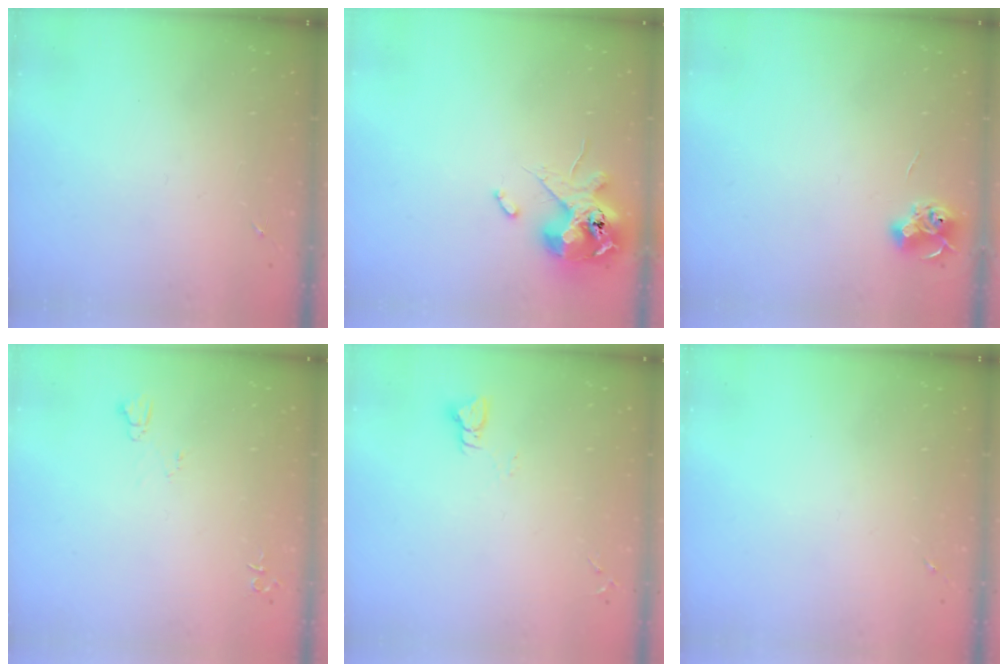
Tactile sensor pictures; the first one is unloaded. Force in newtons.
{"total": 12.7, "press": 12.5, "slide": 2.1}
{"total": 6.5, "press": 6.5, "slide": 0.8}
{"total": 4.9, "press": 4.9, "slide": 0.6}
{"total": 2.9, "press": 2.9, "slide": 0.3}
{"total": 0.0}